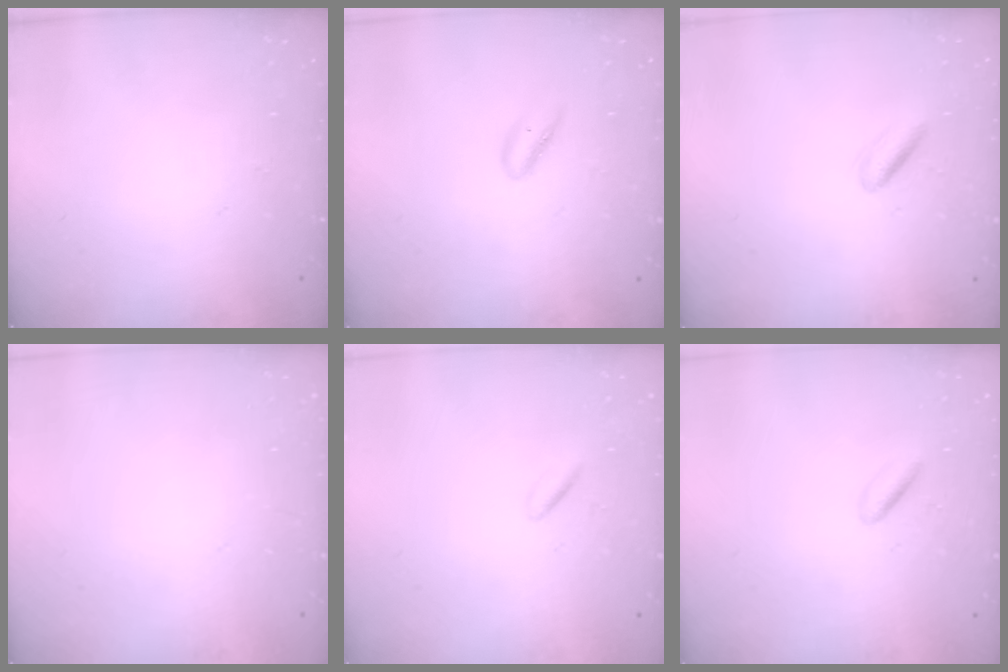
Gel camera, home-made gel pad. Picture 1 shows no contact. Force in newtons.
{"total": 4.4, "press": 4.2, "slide": 1.1}
{"total": 2.8, "press": 2.6, "slide": 0.8}
{"total": 2.0, "press": 2.0, "slide": 0.1}
{"total": 0.7, "press": 0.5, "slide": 0.5}
{"total": 1.5, "press": 1.3, "slide": 0.7}